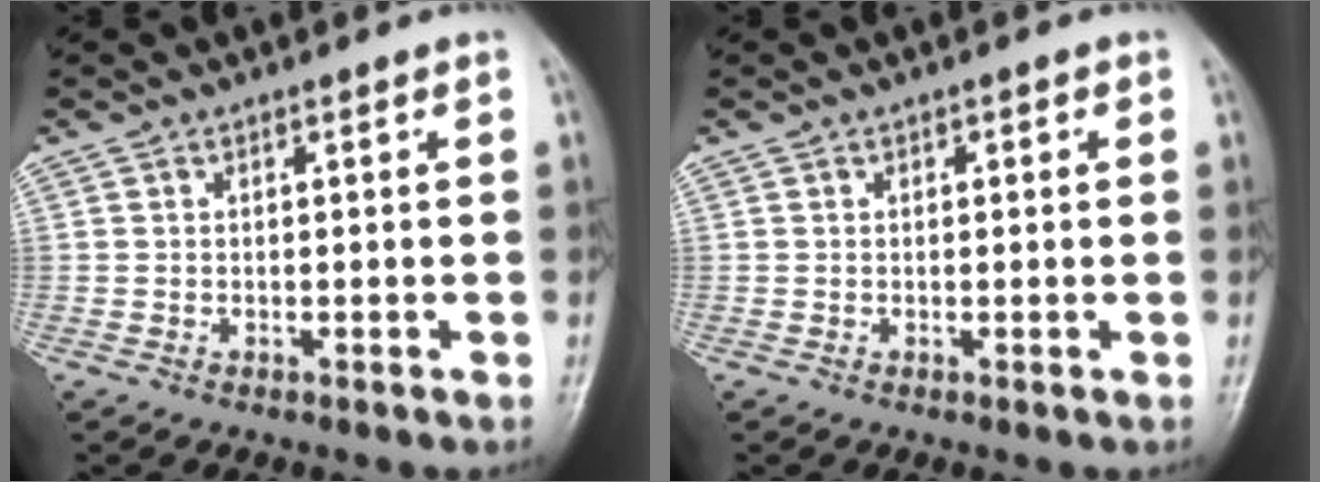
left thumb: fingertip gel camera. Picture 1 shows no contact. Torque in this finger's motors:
{"motor_torque": [0.13, 0.01, -0.03, -0.08, -0.01]}